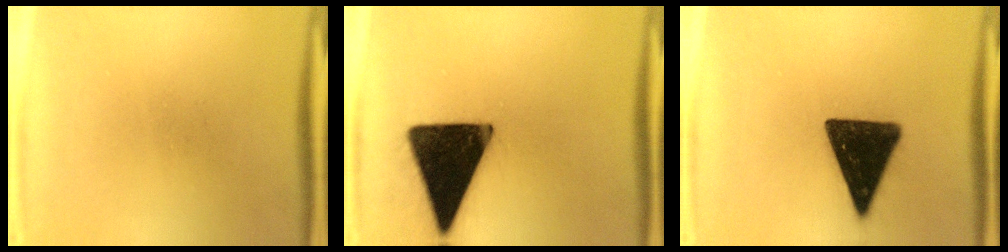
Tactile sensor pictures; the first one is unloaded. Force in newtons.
{"total": 20.0}
{"total": 16.1}